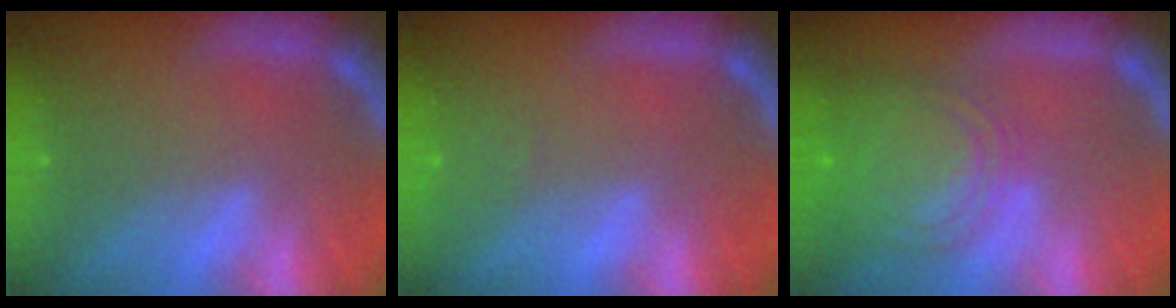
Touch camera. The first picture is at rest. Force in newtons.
{"total": 1.0}
{"total": 9.1}